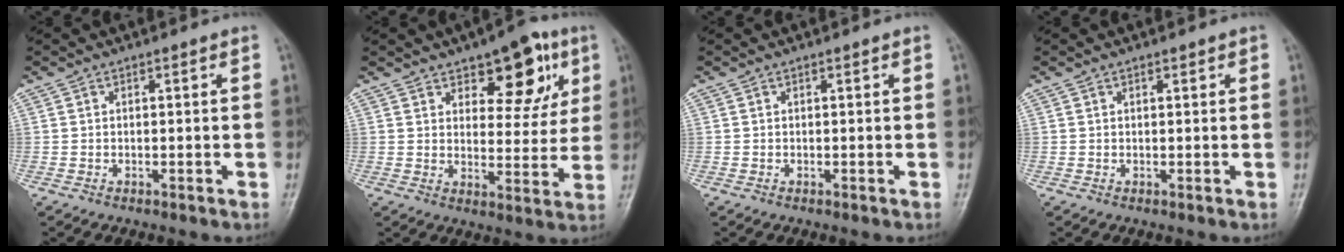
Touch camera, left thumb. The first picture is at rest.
{"total": 12.3, "force": [6.4, 6.2, 8.4], "torque": [-0.069, -0.029, 0.089]}
{"total": 0.0}
{"total": 0.9, "force": [0.6, 0.5, 0.5], "torque": [-0.002, -0.001, 0.005]}